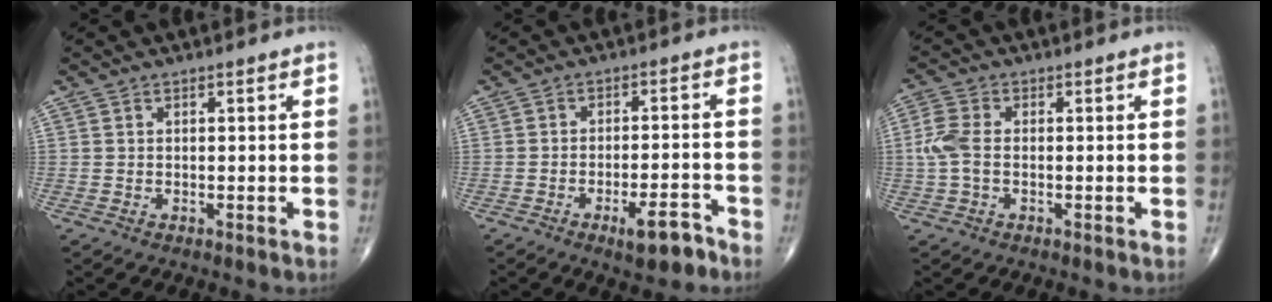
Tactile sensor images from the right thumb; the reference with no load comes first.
{"total": 6.4, "force": [-3.9, 1.9, 4.6], "torque": [-0.067, 0.024, -0.056]}
{"total": 5.1, "force": [-0.4, 3.0, 4.1], "torque": [-0.110, 0.011, -0.012]}